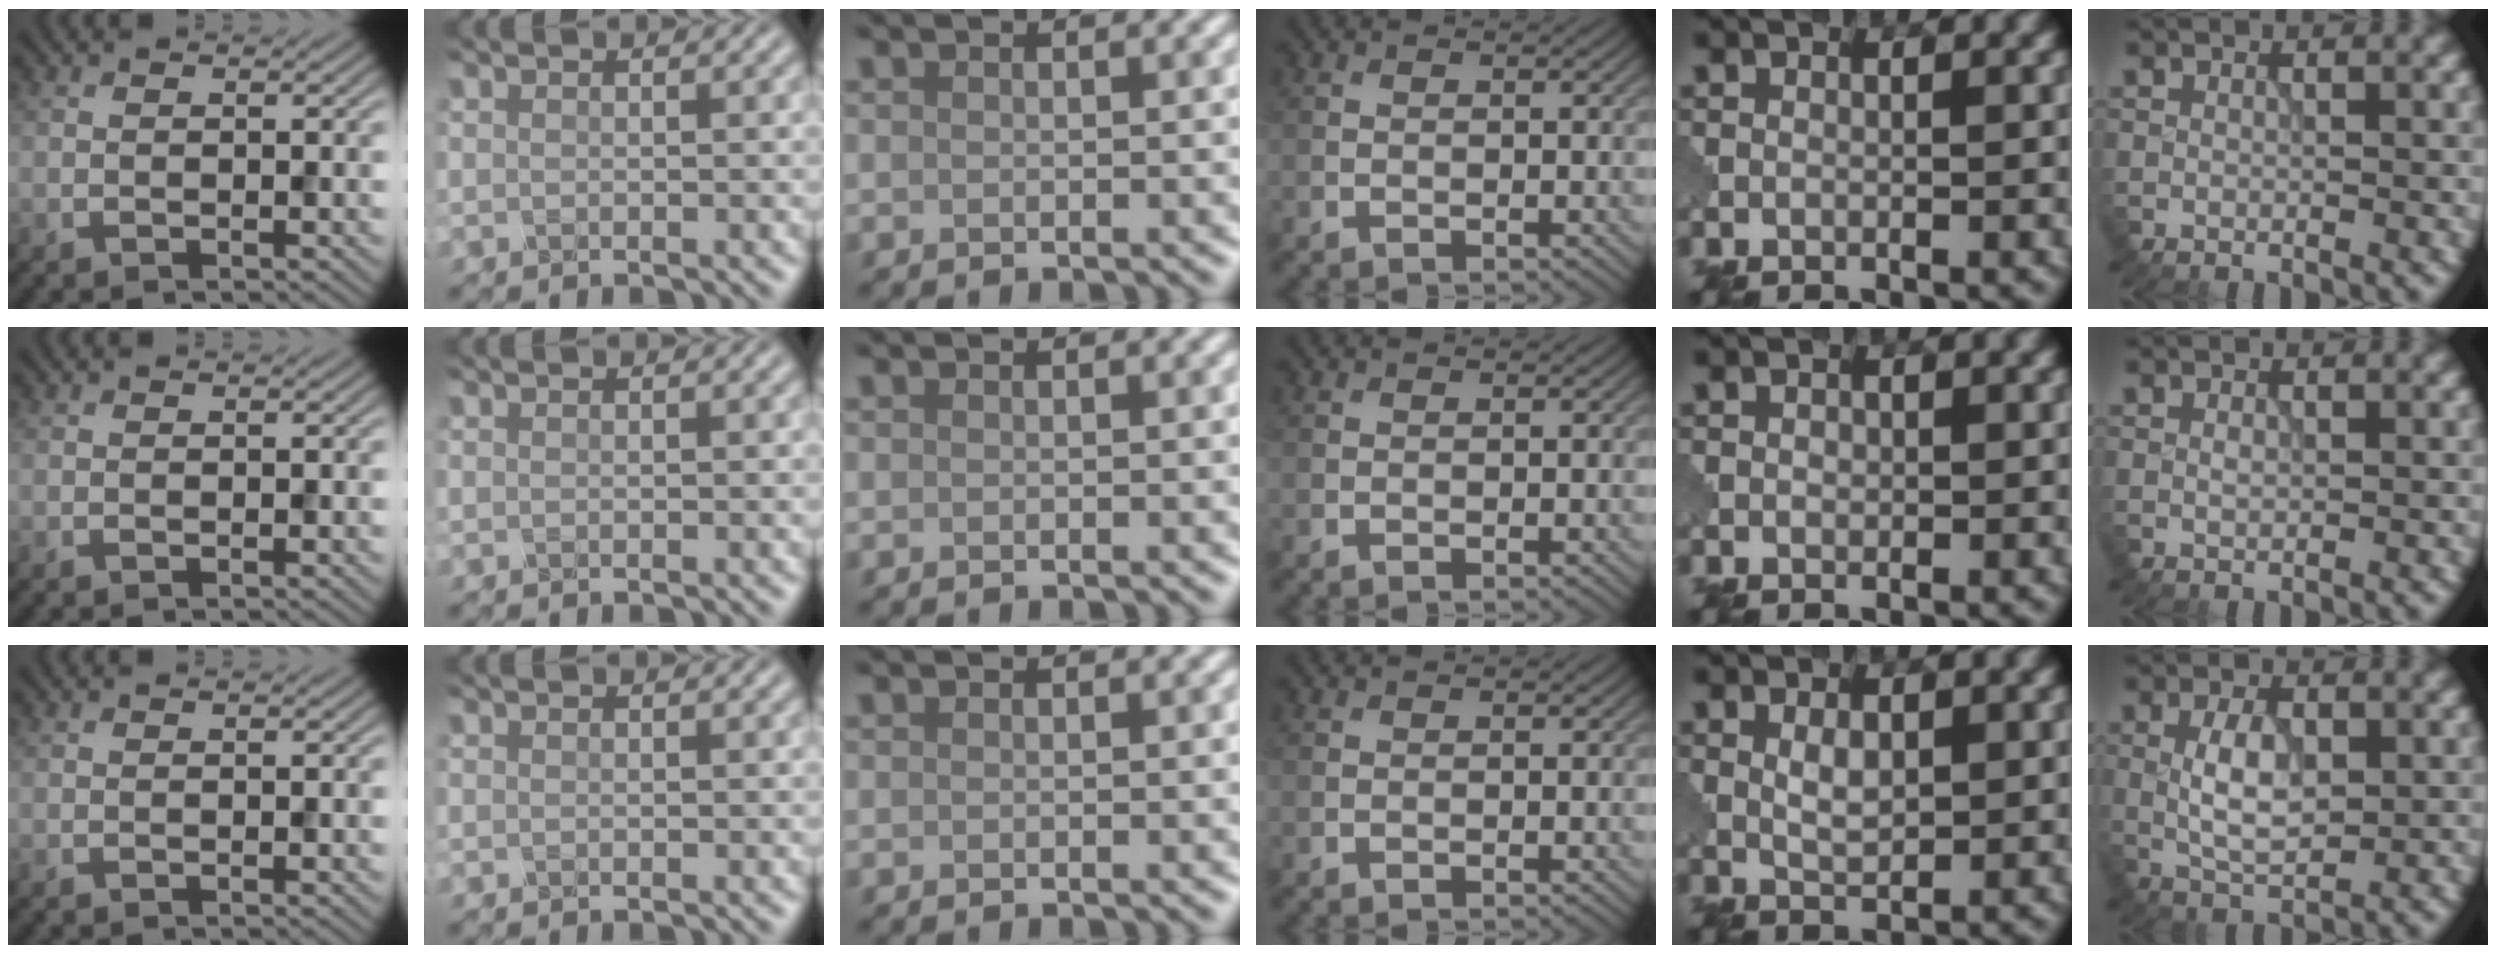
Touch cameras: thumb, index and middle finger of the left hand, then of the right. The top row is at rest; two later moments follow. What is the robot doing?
{"motion": "close", "object": "eyeshadow palette"}